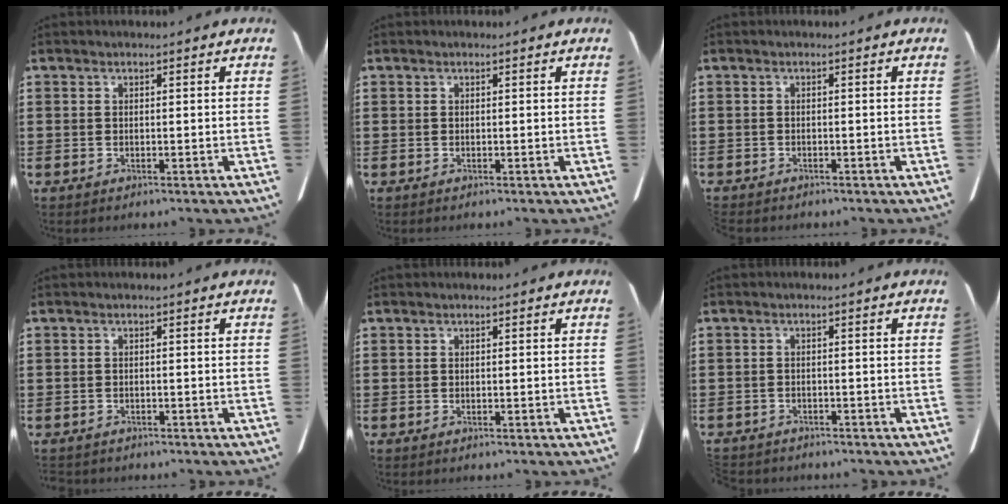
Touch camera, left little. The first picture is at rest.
{"total": 0.0}
{"total": 0.7, "force": [-0.7, -0.1, 0.0], "torque": [-0.003, -0.004, -0.014]}
{"total": 0.7, "force": [-0.7, -0.1, 0.0], "torque": [-0.003, -0.003, -0.013]}
{"total": 0.0}
{"total": 1.5, "force": [-1.5, -0.1, 0.0], "torque": [-0.006, -0.004, -0.033]}